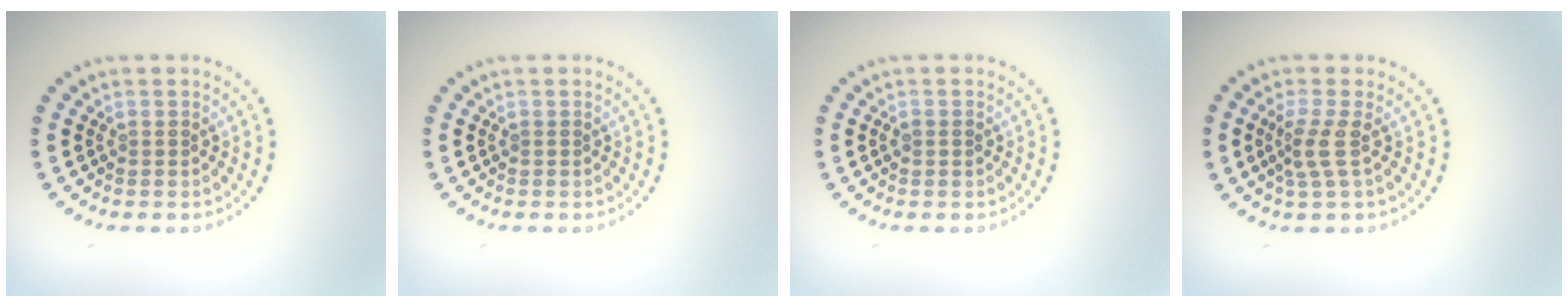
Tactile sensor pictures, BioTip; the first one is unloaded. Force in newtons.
{"total": 0.0}
{"total": 0.9, "press": 0.9, "slide": 0.1}
{"total": 2.4, "press": 1.6, "slide": 1.8}